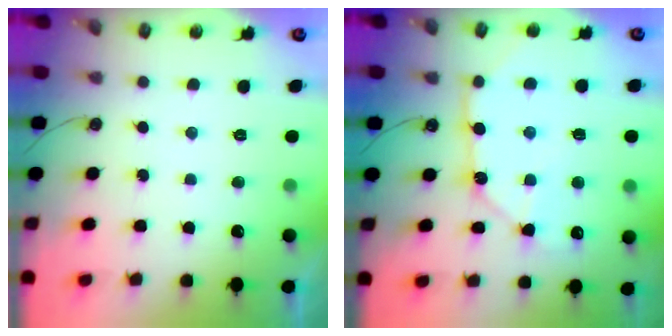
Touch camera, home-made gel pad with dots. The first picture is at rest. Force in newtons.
{"total": 13.1, "press": 13.1, "slide": 0.5}